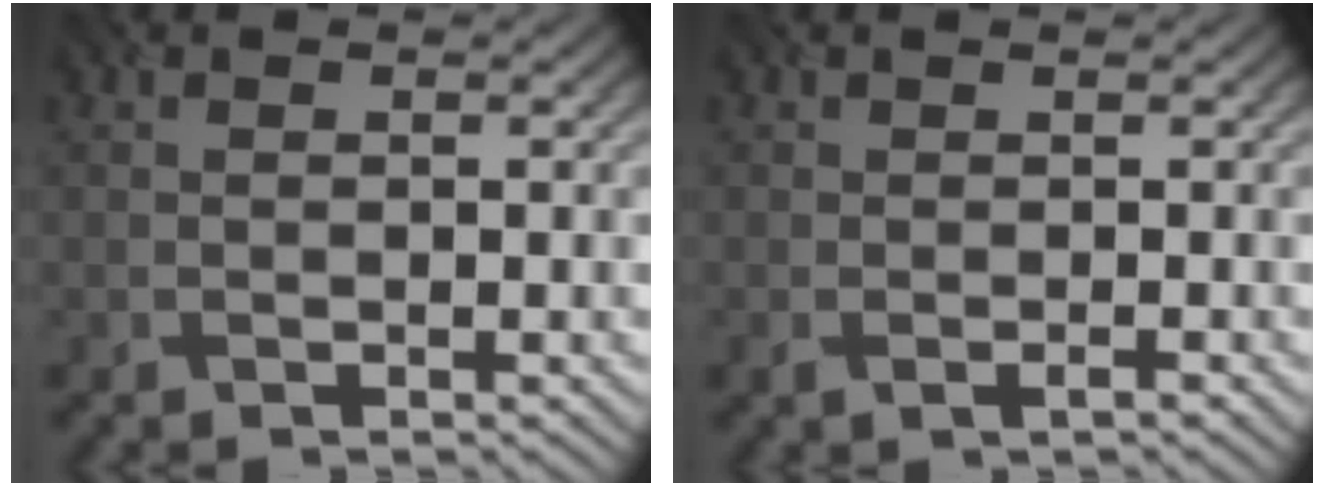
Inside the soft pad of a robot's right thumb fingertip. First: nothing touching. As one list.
[{"total": 1.2, "force": [-0.3, 0.3, 1.1], "torque": [-0.024, -0.002, -0.007]}]